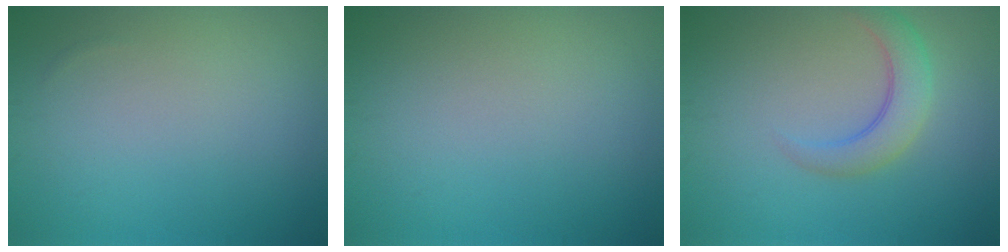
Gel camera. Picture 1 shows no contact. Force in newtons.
{"total": 0.0}
{"total": 3.4, "press": 3.4, "slide": 0.3}